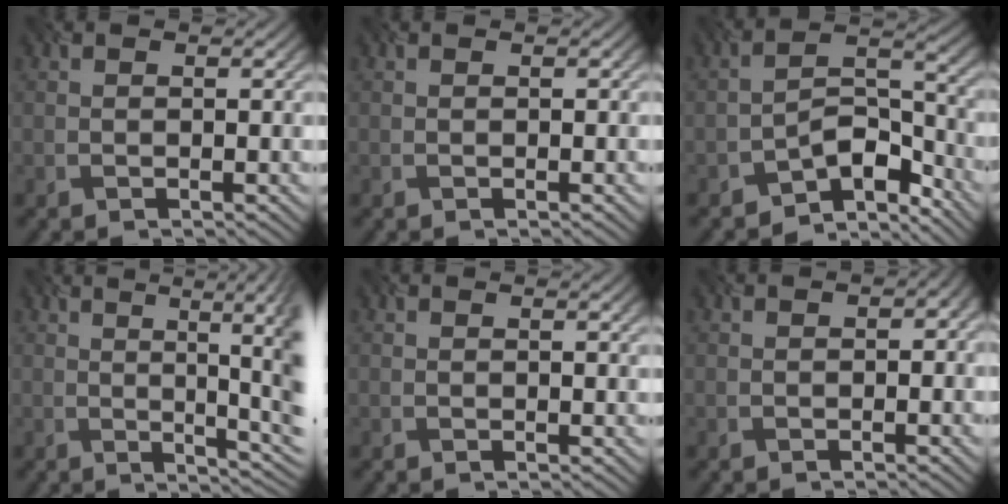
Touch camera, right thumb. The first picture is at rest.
{"total": 0.0}
{"total": 8.5, "force": [-6.9, 3.3, 3.6], "torque": [-0.041, 0.004, -0.128]}
{"total": 11.4, "force": [1.2, 3.0, 10.9], "torque": [-0.116, 0.024, 0.029]}
{"total": 0.6, "force": [0.3, 0.1, 0.5], "torque": [-0.006, 0.005, 0.007]}
{"total": 1.4, "force": [-0.4, 0.8, 1.1], "torque": [-0.013, 0.001, 0.003]}